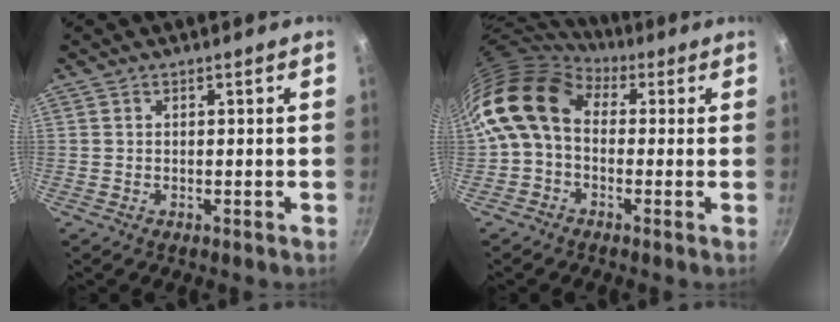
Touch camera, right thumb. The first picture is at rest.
{"total": 11.9, "force": [1.5, 8.8, 7.9], "torque": [-0.134, 0.019, 0.003]}